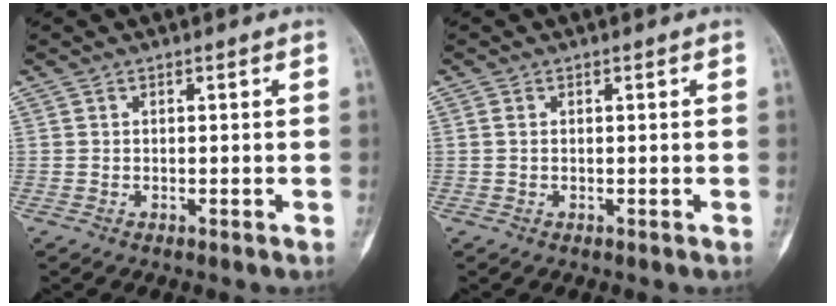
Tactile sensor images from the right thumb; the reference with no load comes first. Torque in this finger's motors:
{"motor_torque": [-0.11, 0.28, 0.07, -0.22, -0.01]}